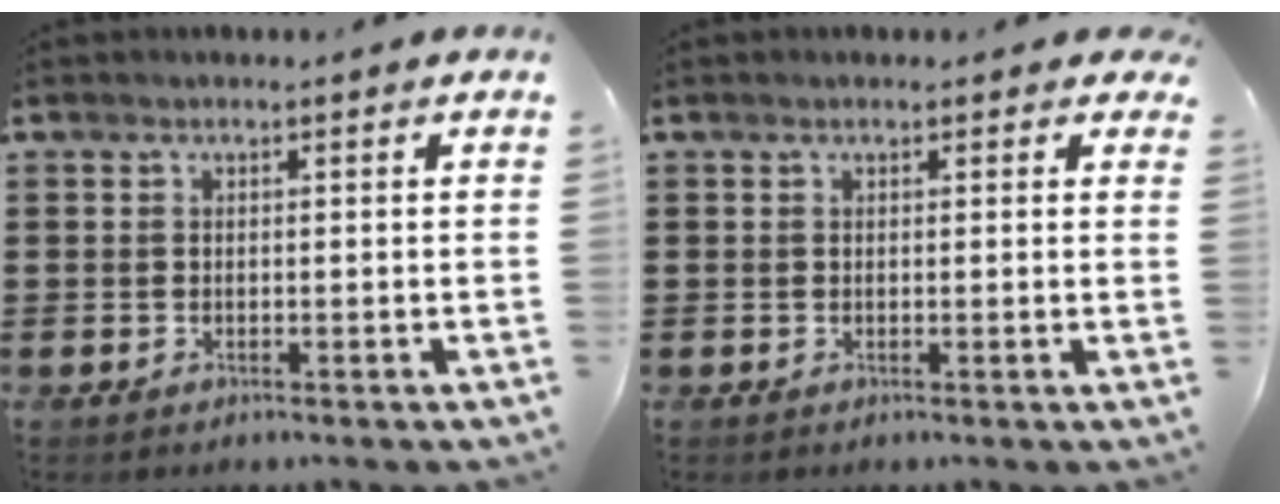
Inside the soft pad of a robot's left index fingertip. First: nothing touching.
{"total": 0.9, "force": [0.7, 0.4, 0.4], "torque": [-0.010, 0.004, 0.014]}